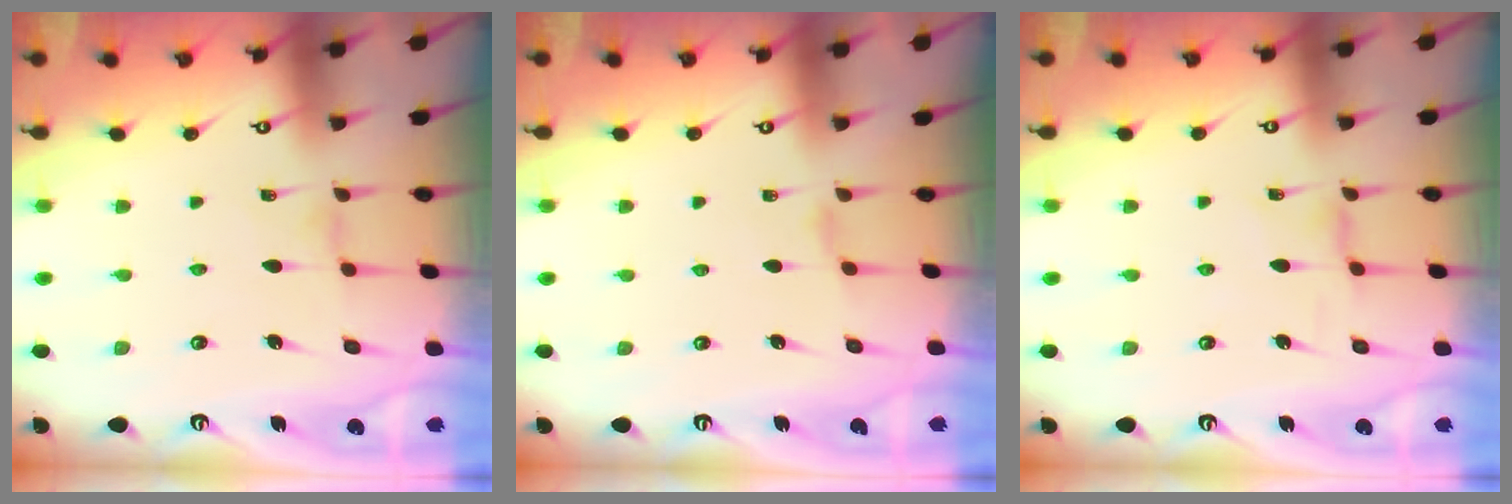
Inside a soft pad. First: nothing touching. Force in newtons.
{"total": 2.1, "press": 2.1, "slide": 0.4}
{"total": 2.5, "press": 2.4, "slide": 0.5}